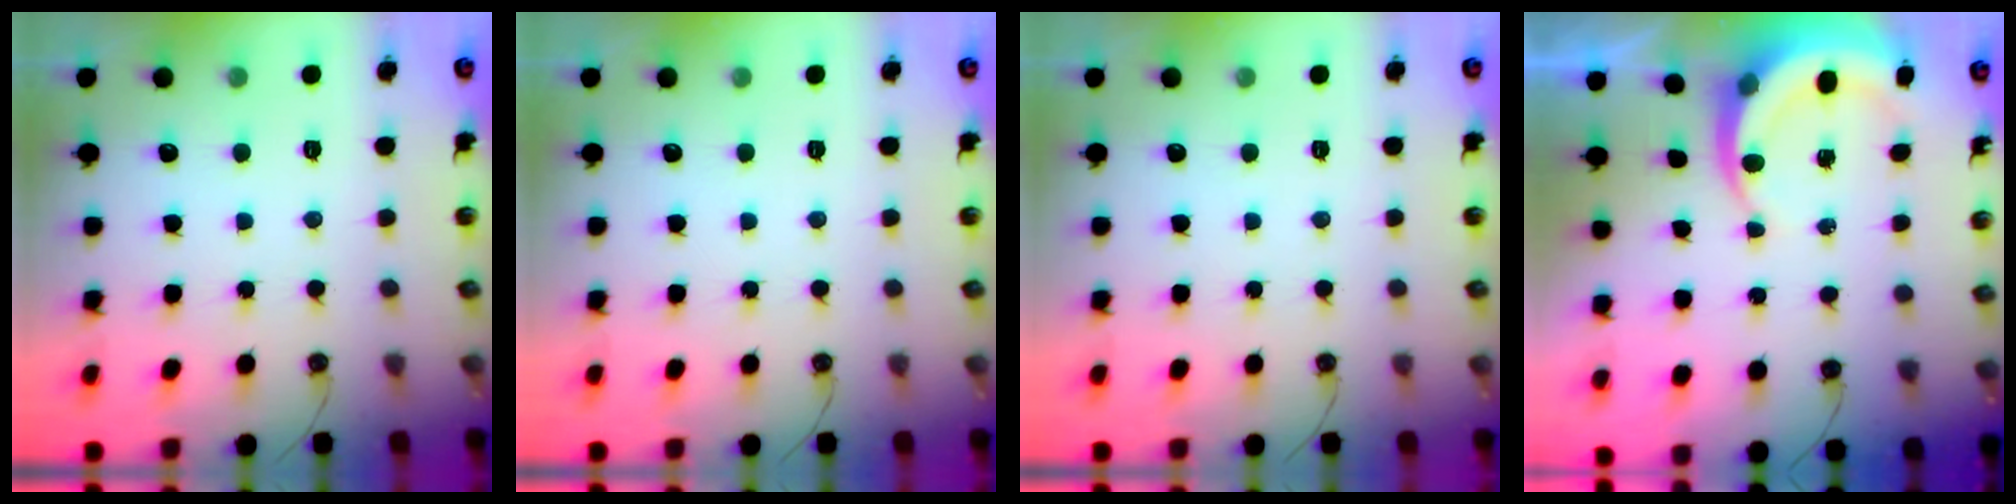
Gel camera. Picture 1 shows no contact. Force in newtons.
{"total": 0.0}
{"total": 0.0}
{"total": 5.4, "press": 5.3, "slide": 0.4}